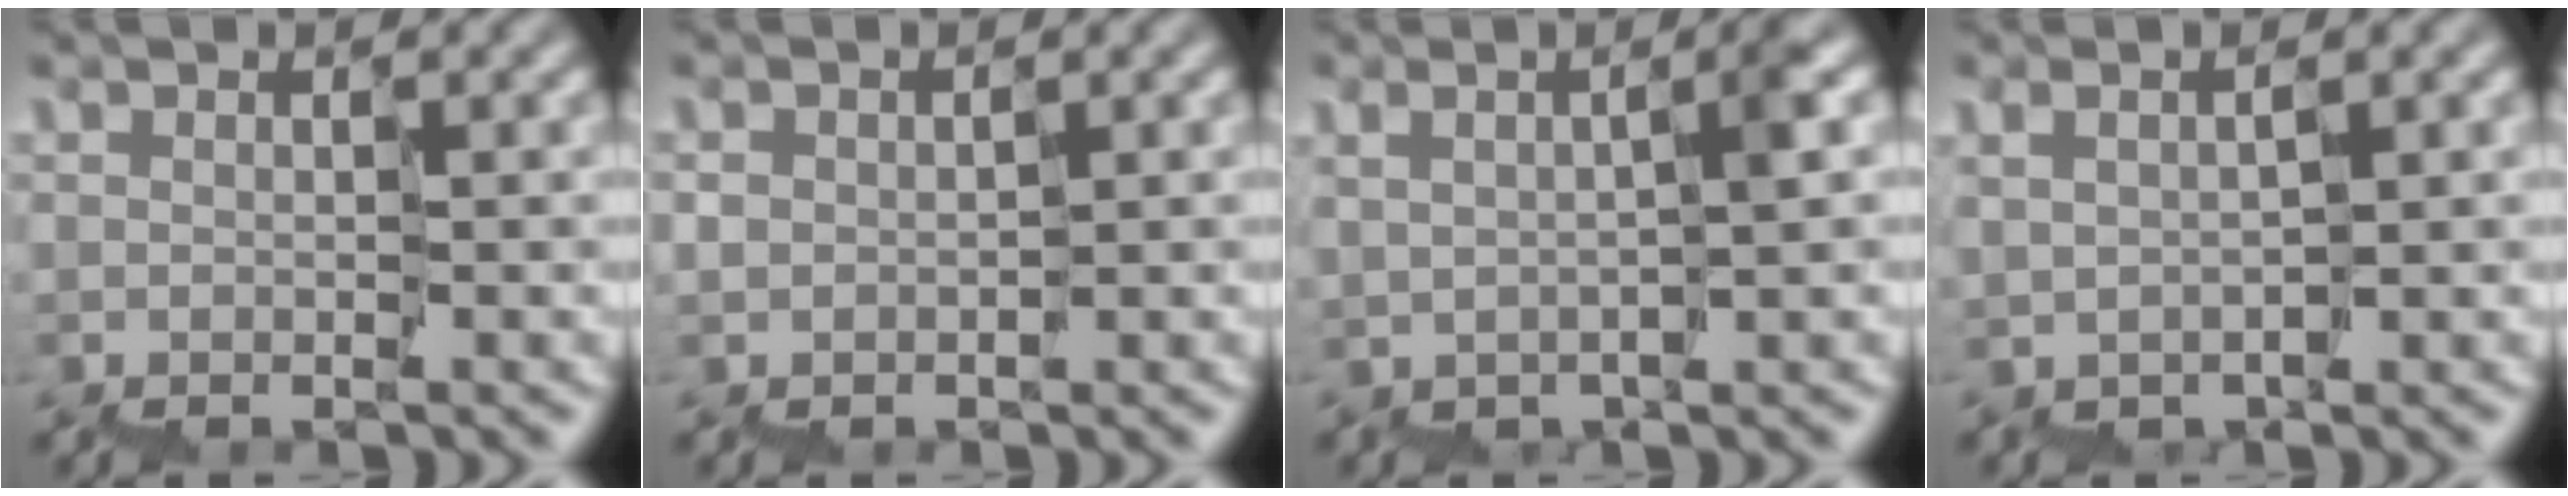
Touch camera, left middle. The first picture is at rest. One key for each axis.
{"total": 0.9, "fx": -0.5, "fy": 0.6, "fz": -0.5, "tx": 0.011, "ty": 0.005, "tz": -0.010}
{"total": 1.4, "fx": 0.5, "fy": -0.7, "fz": 1.2, "tx": -0.027, "ty": 0.007, "tz": 0.008}
{"total": 0.8, "fx": 0.2, "fy": -0.5, "fz": -0.6, "tx": 0.003, "ty": 0.005, "tz": 0.005}